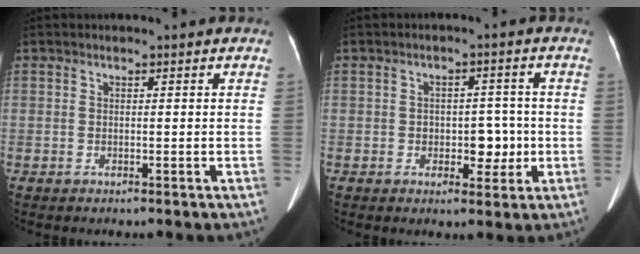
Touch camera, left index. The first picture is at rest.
{"total": 4.2, "force": [-1.4, 2.7, 2.9], "torque": [-0.028, -0.010, -0.018]}